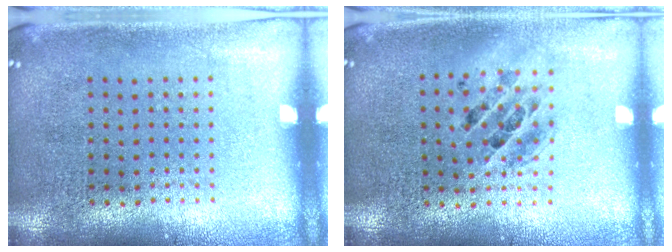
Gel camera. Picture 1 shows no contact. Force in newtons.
{"total": 1.3, "press": 1.1, "slide": 0.5}